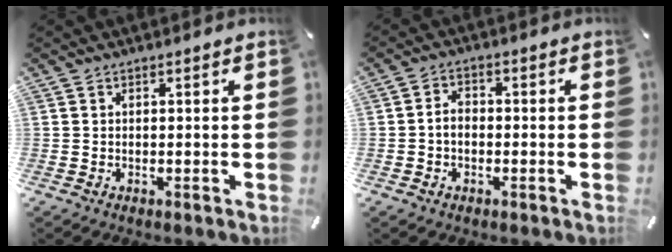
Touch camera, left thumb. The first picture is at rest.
{"total": 3.5, "force": [-0.8, 2.5, 2.3], "torque": [-0.044, 0.010, -0.017]}